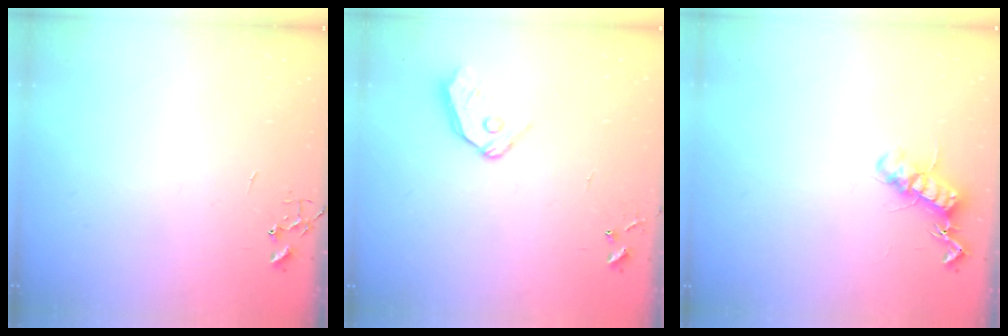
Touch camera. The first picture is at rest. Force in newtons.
{"total": 8.7, "press": 8.7, "slide": 1.0}
{"total": 12.5, "press": 12.5, "slide": 0.4}